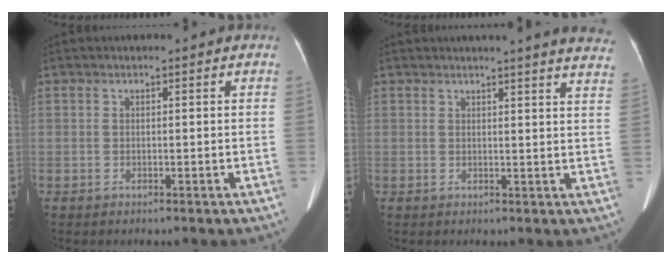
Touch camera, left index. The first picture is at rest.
{"total": 14.4, "force": [13.3, 0.3, 5.6], "torque": [-0.062, -0.037, 0.134]}